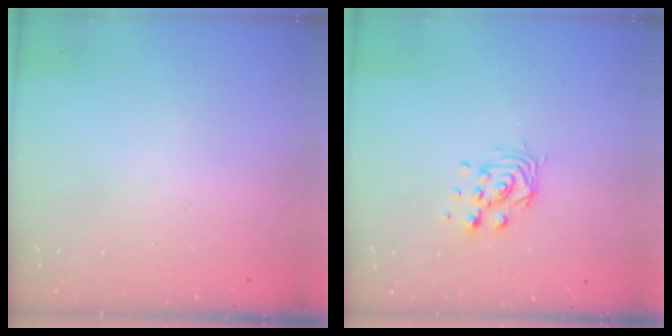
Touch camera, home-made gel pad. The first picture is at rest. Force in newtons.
{"total": 8.3, "press": 8.3, "slide": 0.5}